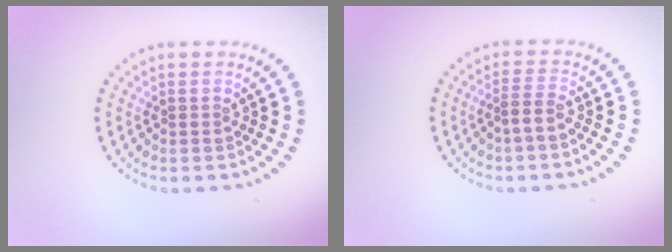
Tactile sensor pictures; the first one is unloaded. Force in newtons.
{"total": 1.6, "press": 1.2, "slide": 1.1}